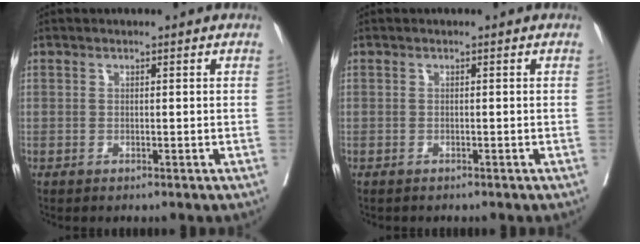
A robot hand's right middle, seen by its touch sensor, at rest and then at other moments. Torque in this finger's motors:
{"motor_torque": [0.00, -0.19, -0.10, 0.00]}